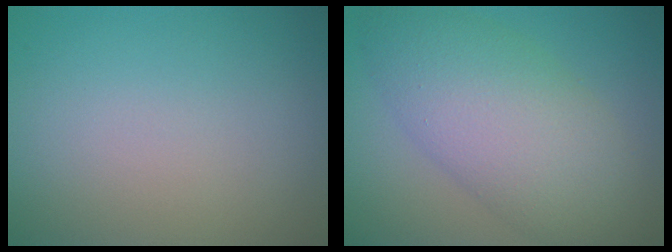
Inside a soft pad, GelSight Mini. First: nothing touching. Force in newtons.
{"total": 8.1, "press": 8.1, "slide": 0.3}